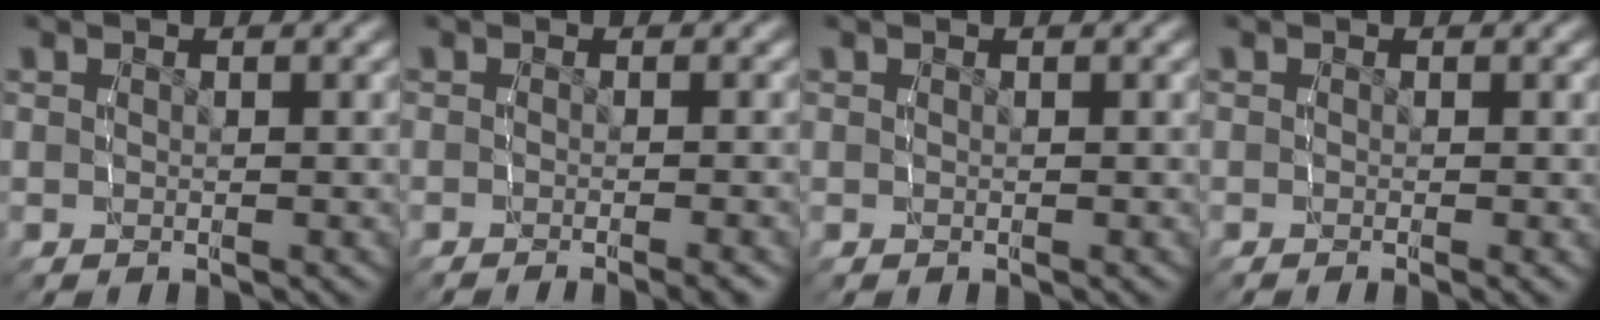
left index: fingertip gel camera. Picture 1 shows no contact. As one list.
[{"total": 2.6, "force": [-2.0, 0.2, 1.7], "torque": [-0.017, 0.001, -0.031]}, {"total": 0.0}, {"total": 1.1, "force": [-0.7, 0.2, 0.8], "torque": [-0.006, 0.001, -0.012]}]